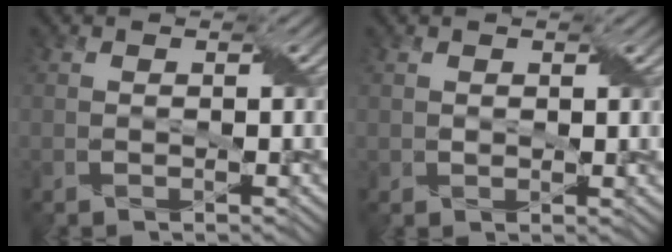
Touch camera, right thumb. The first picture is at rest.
{"total": 1.5, "force": [0.9, 1.1, 0.6], "torque": [-0.015, -0.002, 0.019]}